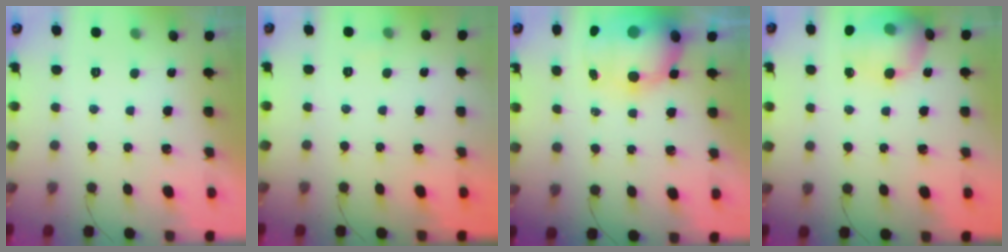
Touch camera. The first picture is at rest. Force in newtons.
{"total": 3.4, "press": 3.3, "slide": 1.0}
{"total": 11.8, "press": 11.4, "slide": 2.7}
{"total": 16.3, "press": 16.1, "slide": 2.4}